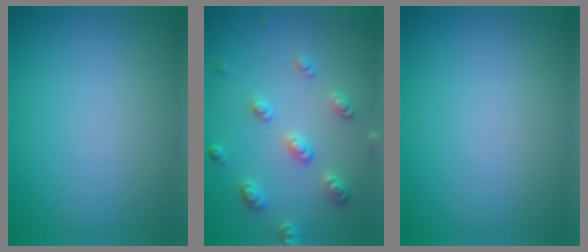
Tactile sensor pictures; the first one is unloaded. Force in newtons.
{"total": 3.0, "press": 2.9, "slide": 0.6}
{"total": 0.0}